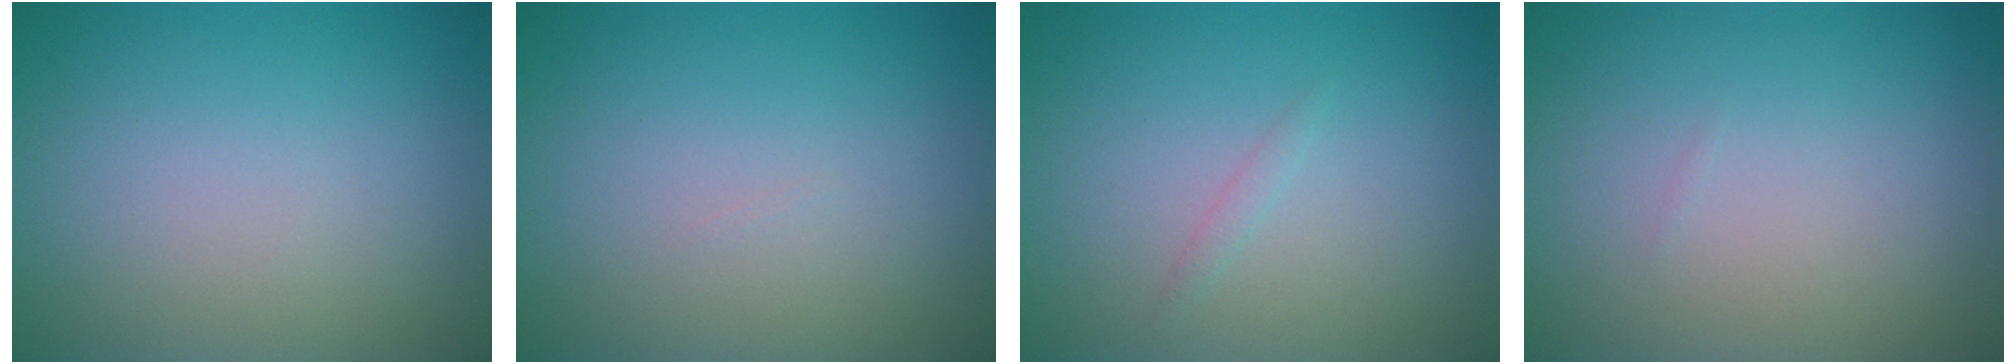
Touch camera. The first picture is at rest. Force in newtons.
{"total": 0.0}
{"total": 0.6, "press": 0.6, "slide": 0.0}
{"total": 0.0}